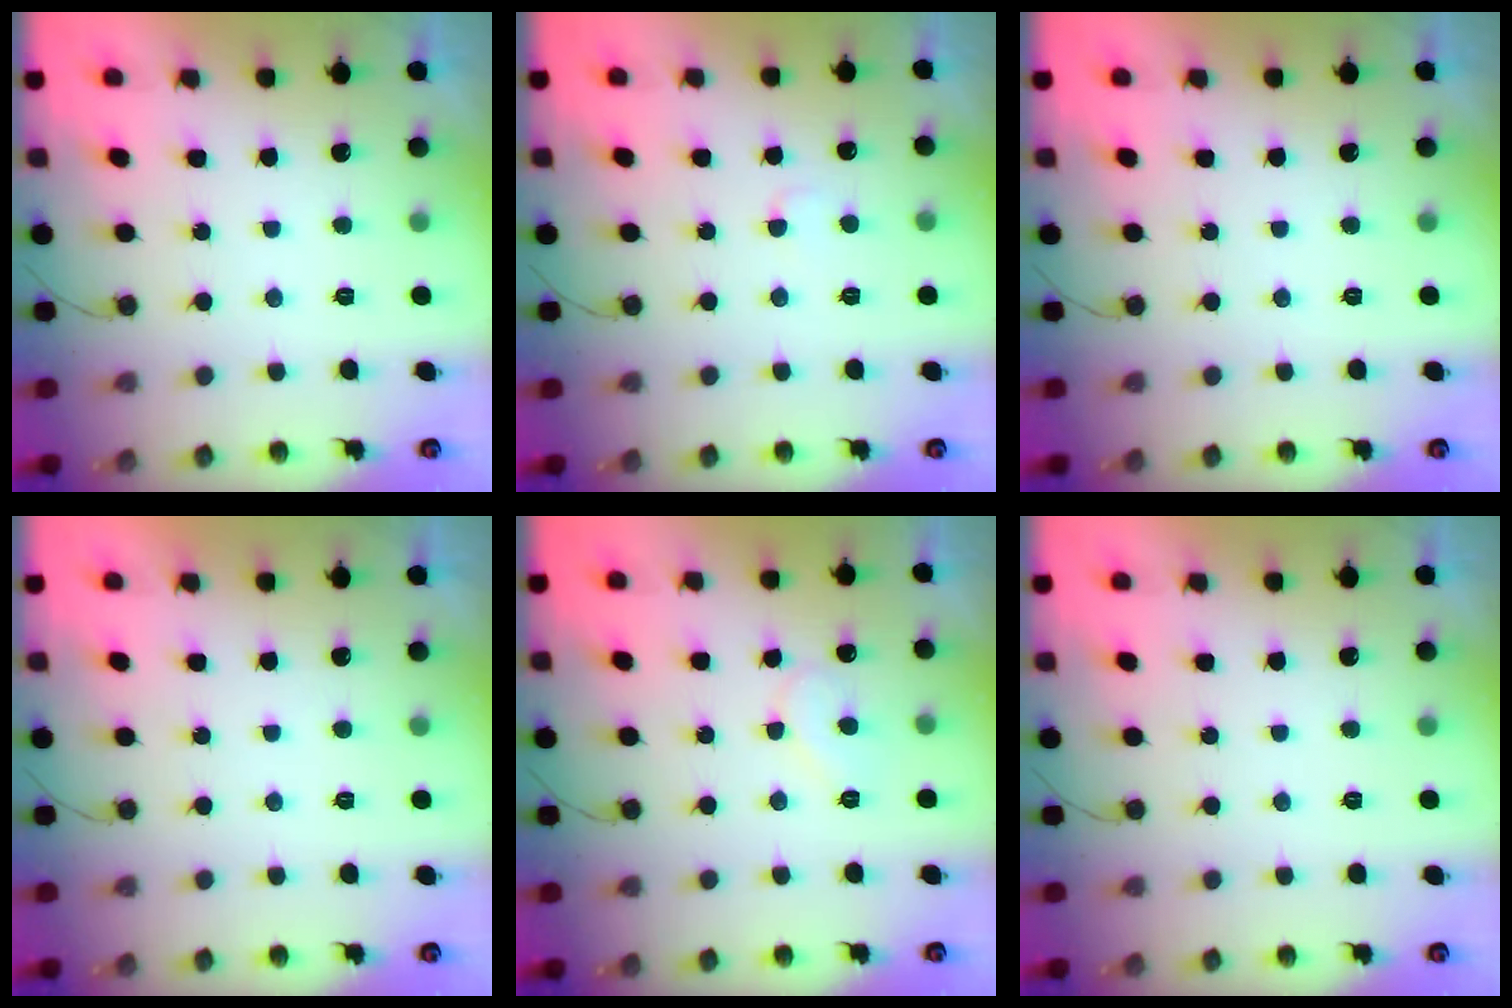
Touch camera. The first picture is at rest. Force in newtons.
{"total": 2.9, "press": 2.9, "slide": 0.2}
{"total": 0.0}
{"total": 1.7, "press": 1.7, "slide": 0.1}
{"total": 6.1, "press": 6.1, "slide": 0.5}
{"total": 0.0}